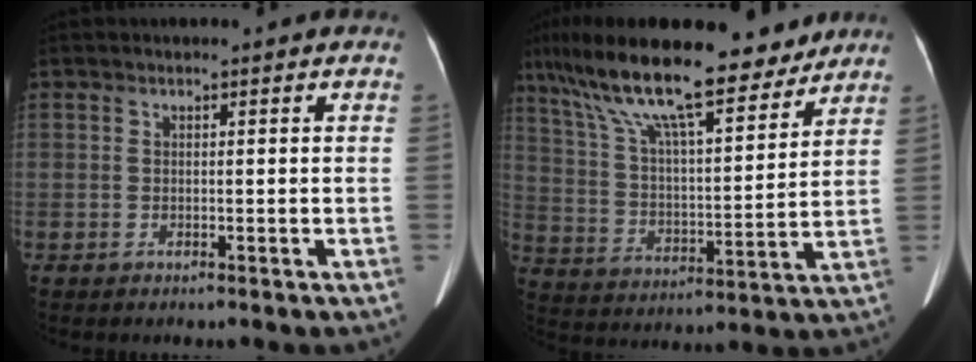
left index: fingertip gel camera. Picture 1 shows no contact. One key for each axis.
{"total": 21.5, "fx": 16.2, "fy": 4.8, "fz": 13.3, "tx": -0.240, "ty": 0.017, "tz": 0.271}